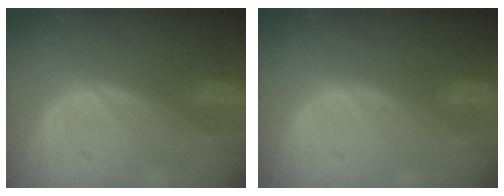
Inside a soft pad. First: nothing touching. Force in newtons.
{"total": 0.0}